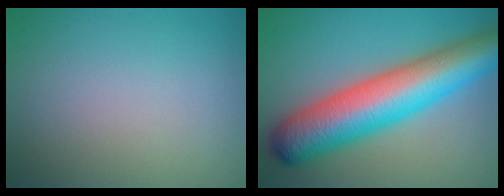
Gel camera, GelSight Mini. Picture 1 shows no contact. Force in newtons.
{"total": 11.9, "press": 11.9, "slide": 0.3}